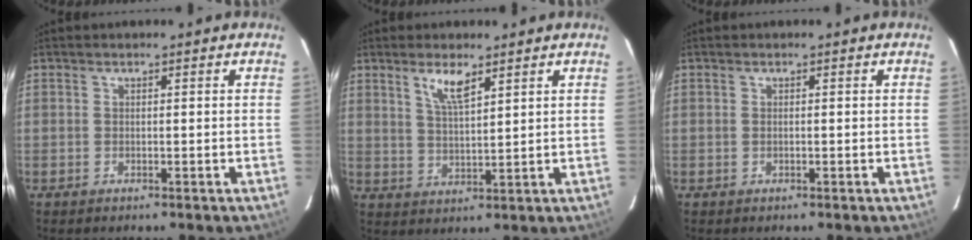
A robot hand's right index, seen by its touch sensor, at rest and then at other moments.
{"total": 5.2, "force": [3.3, 1.4, 3.7], "torque": [-0.071, -0.002, 0.066]}
{"total": 0.0}